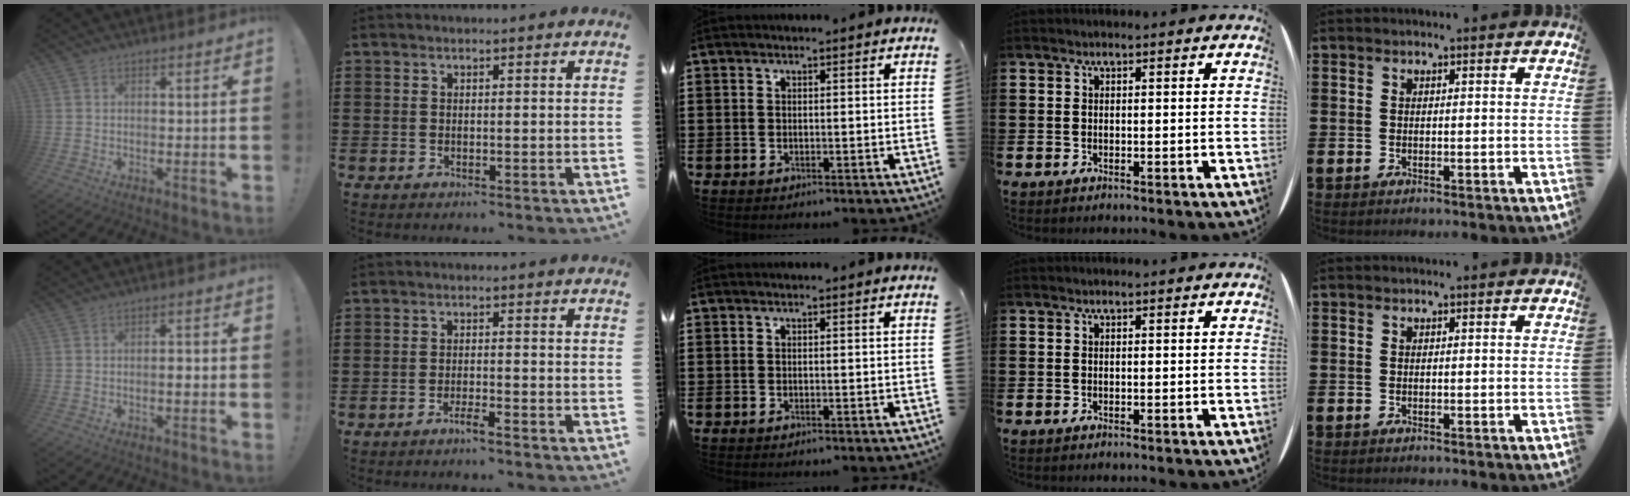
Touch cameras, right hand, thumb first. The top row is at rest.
{"thumb": {"total": 2.5, "force": [-0.7, 0.7, 2.3], "torque": [-0.027, -0.002, -0.017]}, "index": {"total": 1.9, "force": [-1.5, 0.0, 1.1], "torque": [-0.020, 0.000, -0.027]}}